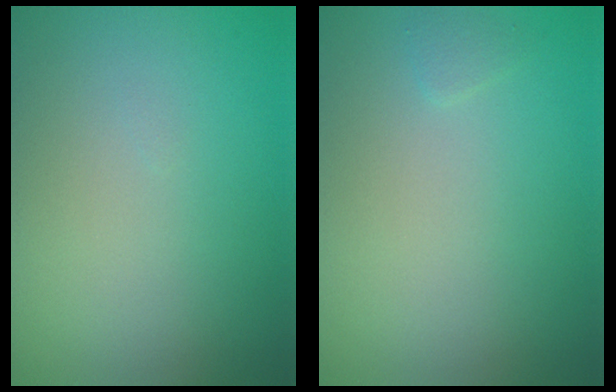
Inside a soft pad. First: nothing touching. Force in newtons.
{"total": 0.5, "press": 0.5, "slide": 0.0}